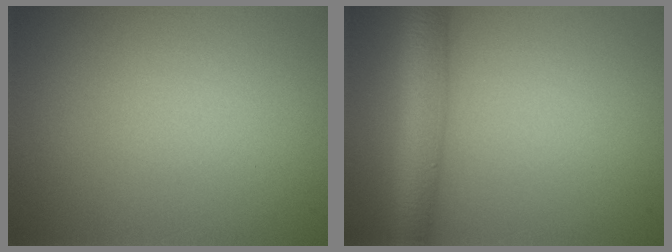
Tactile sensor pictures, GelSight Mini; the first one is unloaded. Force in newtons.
{"total": 5.3, "press": 5.3, "slide": 0.2}